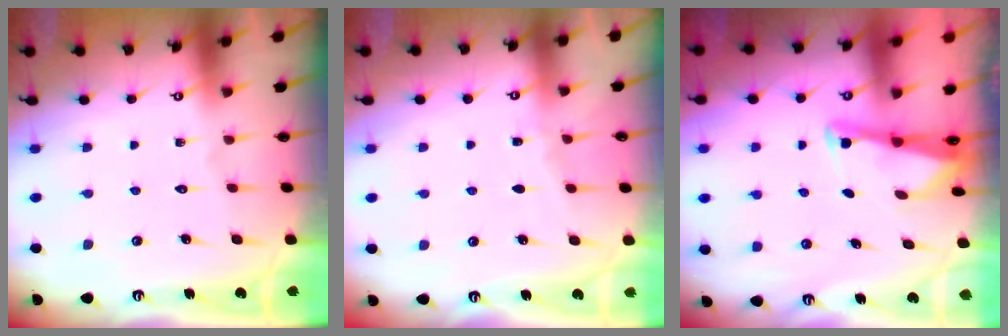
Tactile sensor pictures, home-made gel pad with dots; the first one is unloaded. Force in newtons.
{"total": 3.9, "press": 3.8, "slide": 0.5}
{"total": 2.7, "press": 2.7, "slide": 0.1}